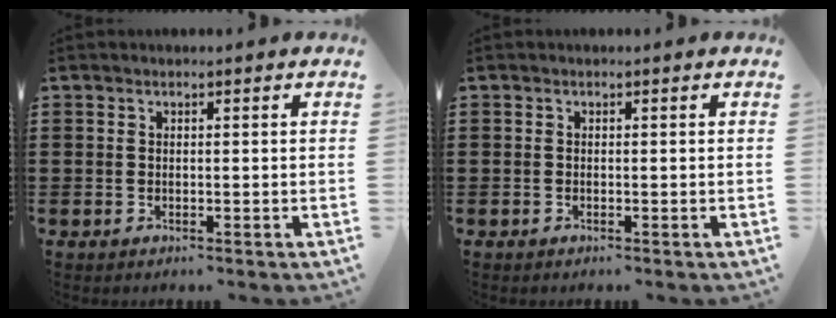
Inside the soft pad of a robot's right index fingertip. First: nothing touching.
{"total": 0.0}